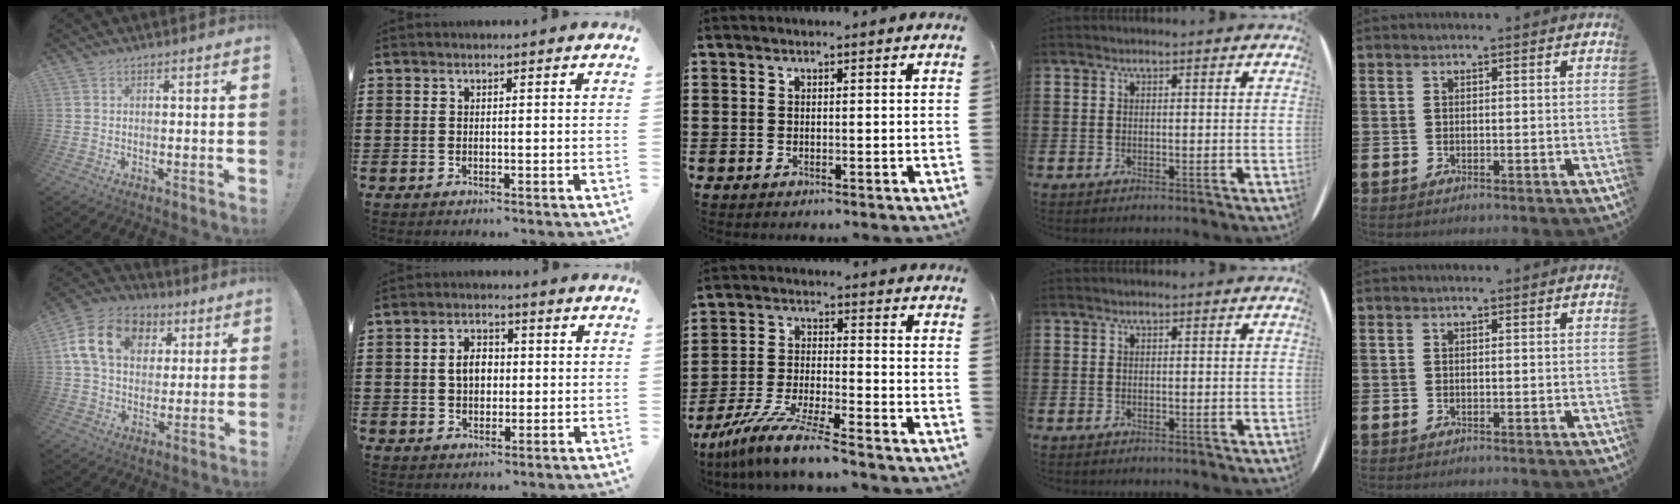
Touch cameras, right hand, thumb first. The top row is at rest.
{"thumb": {"total": 17.6, "force": [5.8, 12.9, 10.4], "torque": [-0.172, -0.004, 0.111]}, "index": {"total": 3.9, "force": [0.1, 2.8, 2.7], "torque": [-0.052, 0.009, -0.003]}, "middle": {"total": 8.7, "force": [-7.8, -0.3, 3.9], "torque": [-0.084, -0.006, -0.154]}}